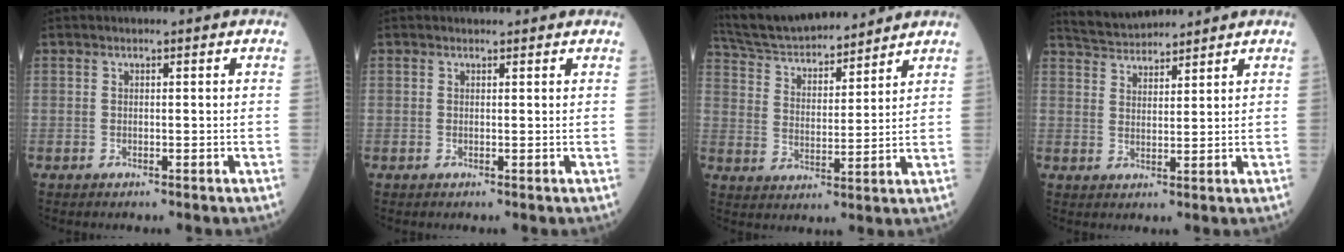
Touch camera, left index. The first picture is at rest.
{"total": 1.3, "force": [1.3, 0.1, 0.4], "torque": [-0.010, 0.012, 0.020]}
{"total": 15.6, "force": [14.5, 2.5, 5.2], "torque": [-0.099, 0.027, 0.252]}
{"total": 4.9, "force": [4.9, 0.1, 0.2], "torque": [-0.014, 0.022, 0.095]}